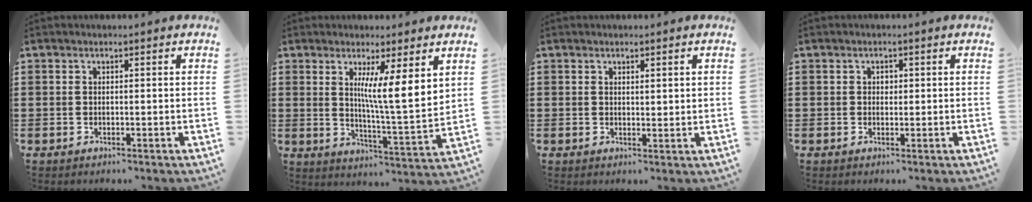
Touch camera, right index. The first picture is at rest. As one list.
[{"total": 7.7, "force": [3.9, 0.2, 6.7], "torque": [-0.116, -0.031, 0.059]}, {"total": 1.1, "force": [0.9, 0.3, 0.5], "torque": [-0.010, 0.003, 0.015]}, {"total": 0.9, "force": [0.2, 0.8, 0.5], "torque": [-0.011, 0.005, 0.003]}]